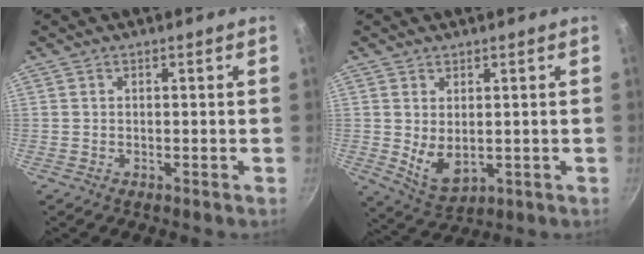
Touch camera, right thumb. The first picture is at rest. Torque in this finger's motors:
{"motor_torque": [-0.45, 0.60, 0.41, 0.54, 0.12]}